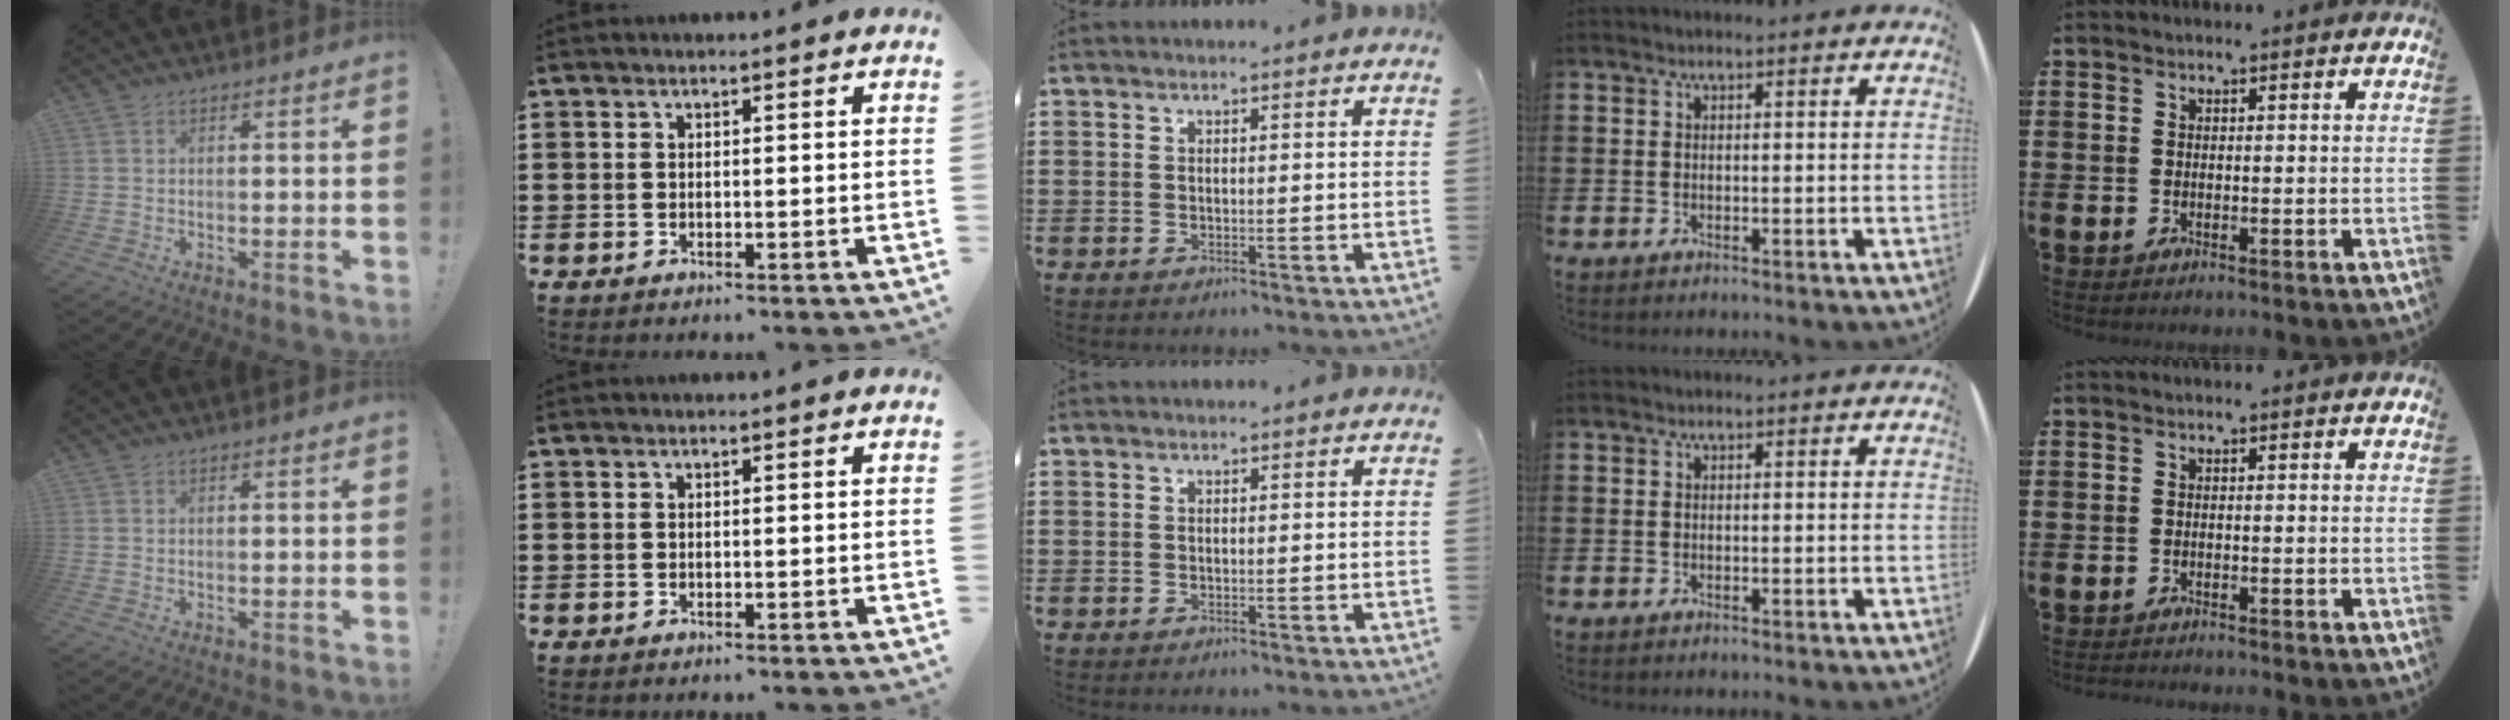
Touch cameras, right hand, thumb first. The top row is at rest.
{"little": {"total": 0.5, "force": [-0.5, 0.0, 0.0], "torque": [-0.001, -0.003, -0.011]}}